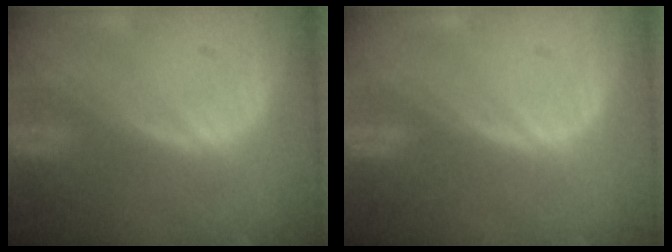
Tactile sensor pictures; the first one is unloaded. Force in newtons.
{"total": 0.5, "press": 0.0, "slide": 0.5}